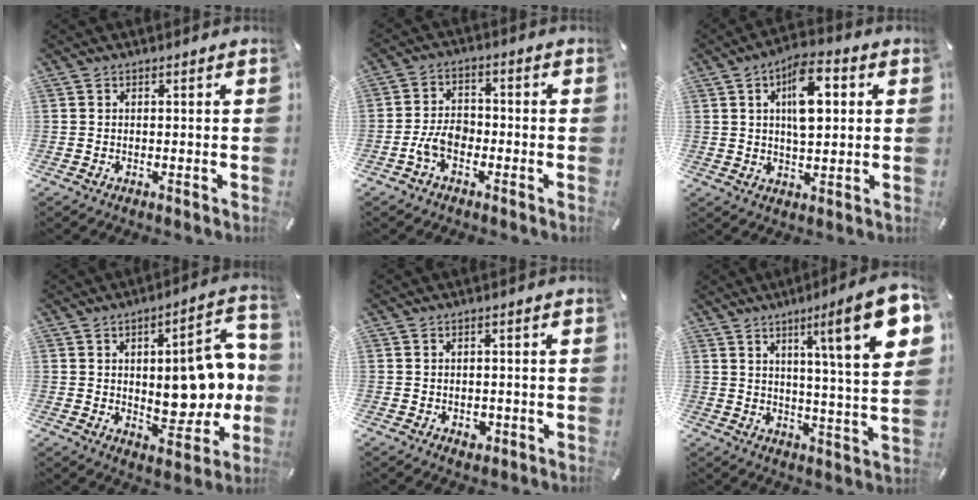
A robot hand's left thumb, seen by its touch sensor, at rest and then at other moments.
{"total": 6.1, "force": [-2.9, 3.9, 3.7], "torque": [-0.076, 0.016, -0.055]}
{"total": 11.3, "force": [3.4, 5.8, 9.1], "torque": [-0.131, -0.005, 0.053]}
{"total": 17.1, "force": [1.3, 8.9, 14.5], "torque": [-0.171, -0.011, 0.025]}
{"total": 2.3, "force": [-0.6, 1.9, 1.2], "torque": [-0.013, 0.001, -0.011]}
{"total": 18.2, "force": [7.8, 2.3, 16.3], "torque": [-0.243, -0.042, 0.105]}